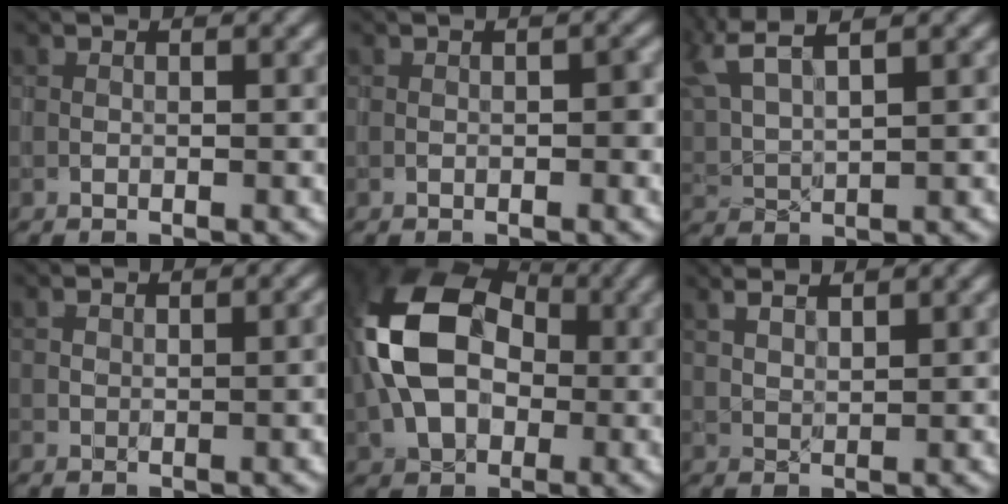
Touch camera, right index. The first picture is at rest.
{"total": 1.1, "force": [-0.5, 0.5, 0.9], "torque": [-0.013, 0.004, -0.005]}
{"total": 6.4, "force": [4.5, 1.9, 4.1], "torque": [-0.108, 0.022, 0.081]}
{"total": 1.7, "force": [0.5, 0.8, 1.4], "torque": [-0.017, -0.002, 0.015]}
{"total": 12.3, "force": [0.1, 8.5, 8.9], "torque": [-0.192, 0.010, -0.012]}
{"total": 3.2, "force": [2.7, 0.8, 1.5], "torque": [-0.030, 0.016, 0.032]}